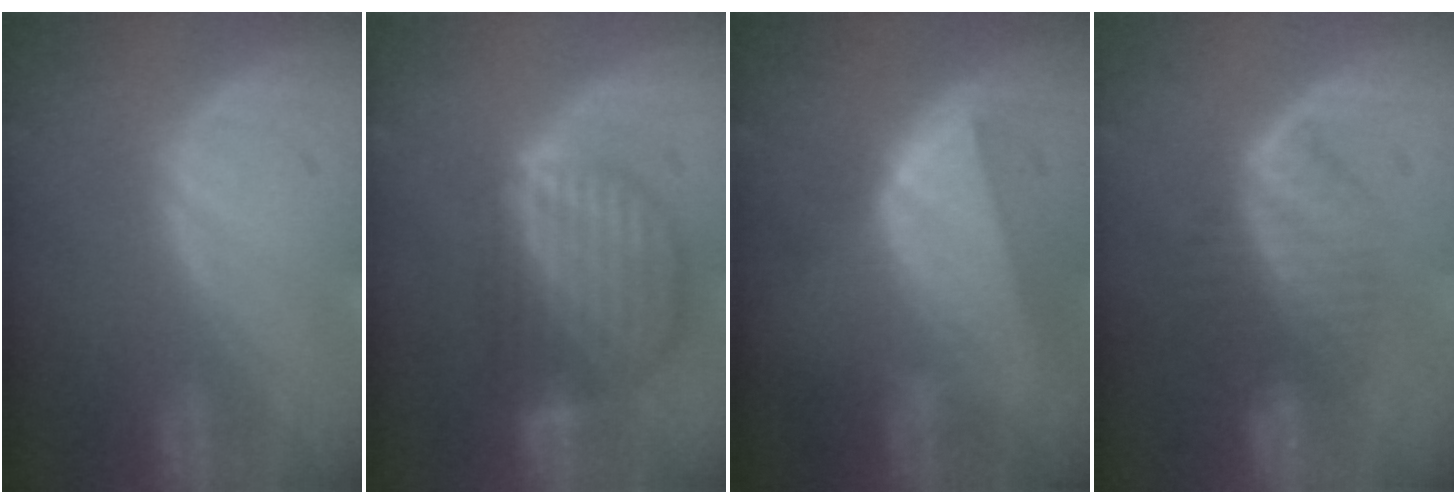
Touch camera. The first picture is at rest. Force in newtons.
{"total": 9.2, "press": 7.9, "slide": 4.7}
{"total": 8.1, "press": 7.2, "slide": 3.8}
{"total": 6.7, "press": 6.0, "slide": 2.9}